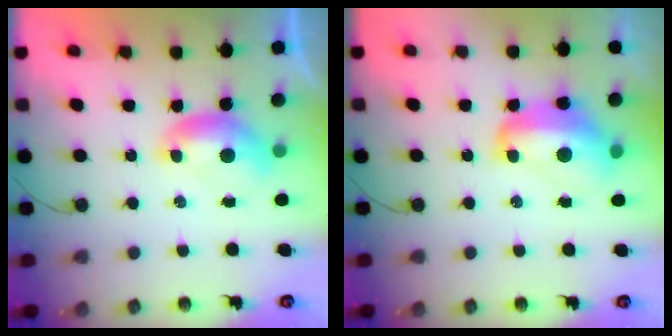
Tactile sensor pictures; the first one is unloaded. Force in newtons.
{"total": 7.9, "press": 7.7, "slide": 1.4}